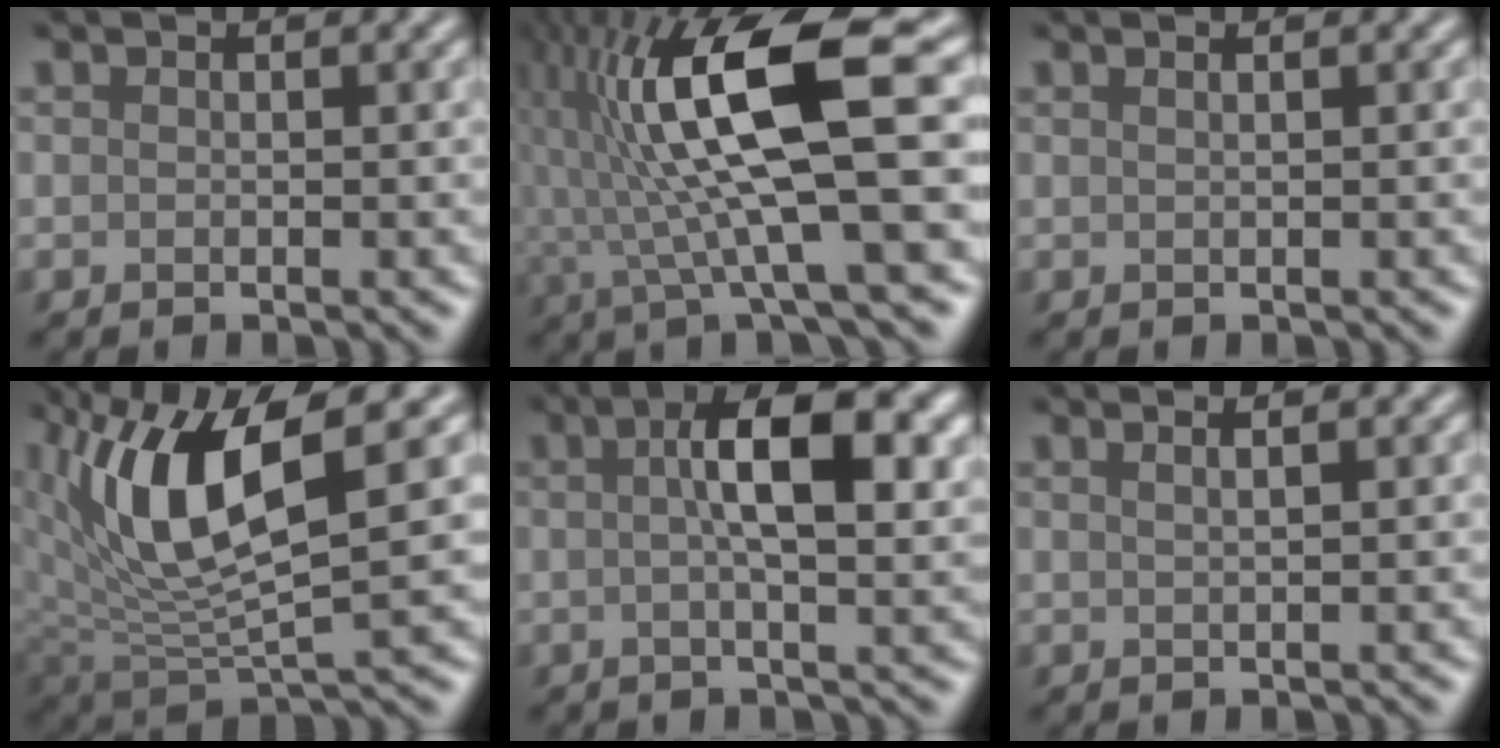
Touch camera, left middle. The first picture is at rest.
{"total": 11.5, "force": [1.0, 2.5, 11.2], "torque": [-0.215, 0.010, 0.026]}
{"total": 1.8, "force": [0.8, 1.0, 1.2], "torque": [0.004, 0.004, -0.012]}
{"total": 8.6, "force": [2.5, 3.2, 7.6], "torque": [-0.161, -0.012, 0.053]}
{"total": 6.6, "force": [1.1, 1.7, 6.3], "torque": [-0.085, 0.012, 0.016]}
{"total": 2.8, "force": [1.4, 1.4, 2.0], "torque": [0.000, 0.018, -0.012]}